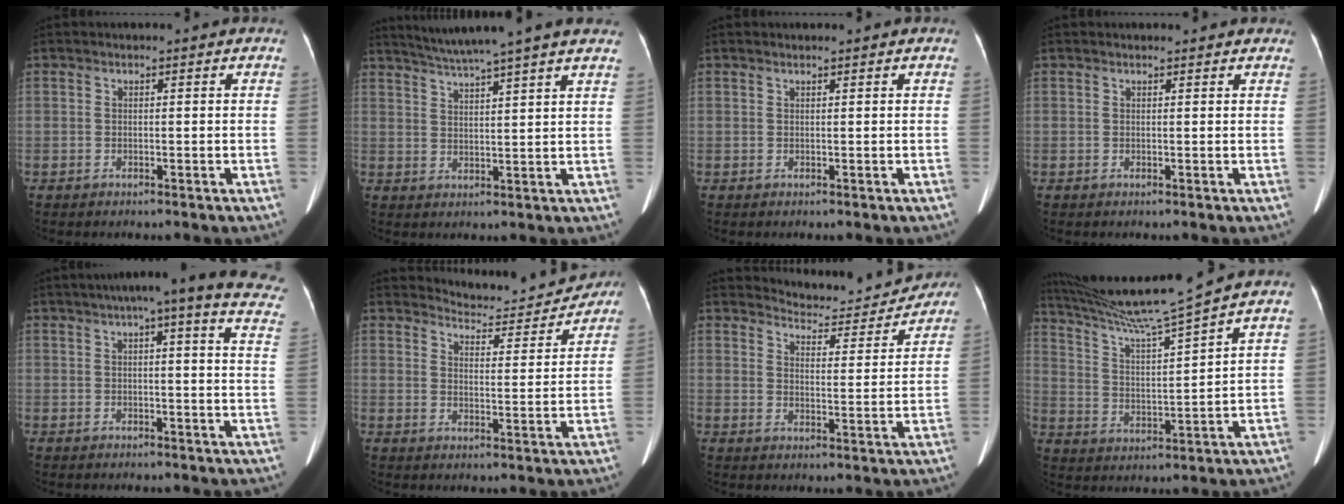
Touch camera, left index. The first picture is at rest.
{"total": 12.9, "force": [11.2, -1.2, 6.3], "torque": [-0.112, 0.017, 0.150]}
{"total": 0.0}
{"total": 3.2, "force": [3.0, 0.9, 0.9], "torque": [-0.012, 0.019, 0.028]}
{"total": 21.8, "force": [17.6, 2.3, 12.7], "torque": [-0.165, -0.002, 0.189]}
{"total": 9.1, "force": [9.0, 1.4, 0.1], "torque": [-0.006, -0.004, 0.116]}
{"total": 9.7, "force": [9.6, 1.5, 0.3], "torque": [-0.007, -0.007, 0.123]}
{"total": 13.0, "force": [11.4, -2.9, 5.6], "torque": [-0.102, -0.015, 0.203]}